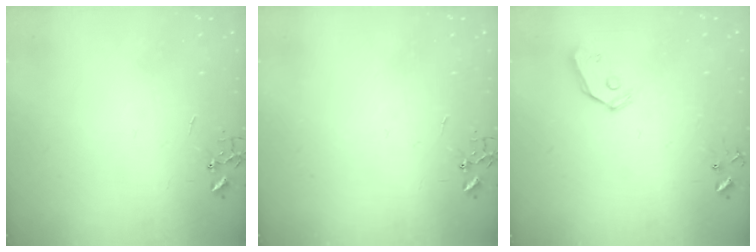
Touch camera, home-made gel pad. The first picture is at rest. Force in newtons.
{"total": 0.0}
{"total": 6.3, "press": 6.3, "slide": 0.7}